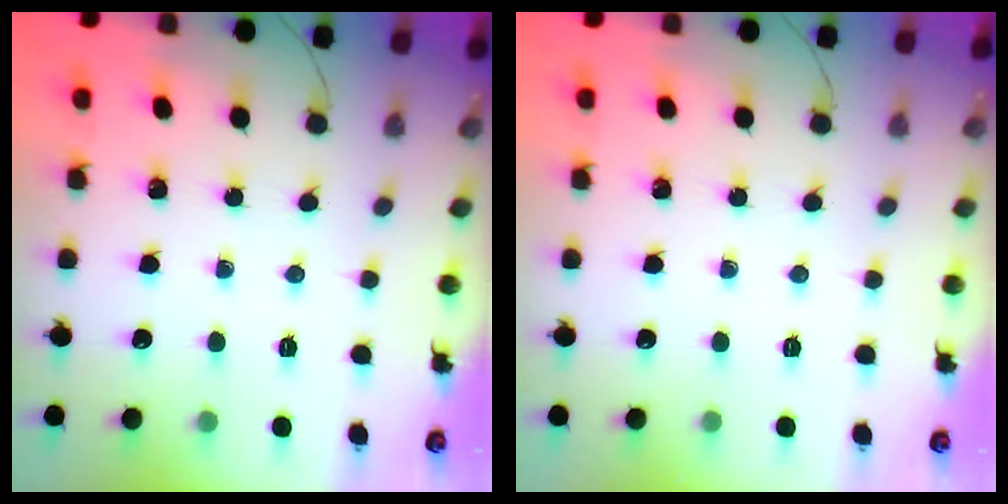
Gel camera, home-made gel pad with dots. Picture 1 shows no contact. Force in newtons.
{"total": 0.0}